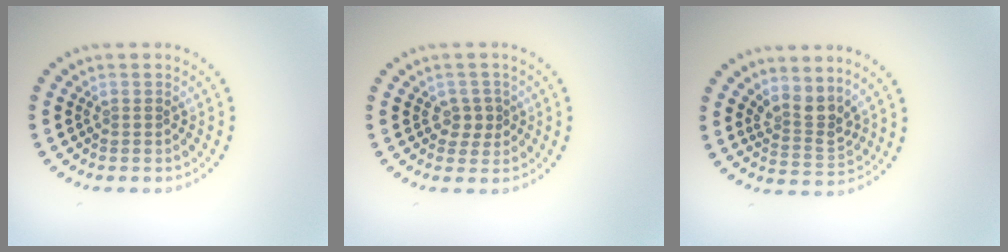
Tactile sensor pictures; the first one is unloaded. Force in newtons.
{"total": 1.9, "press": 1.7, "slide": 0.7}
{"total": 2.7, "press": 2.1, "slide": 1.8}